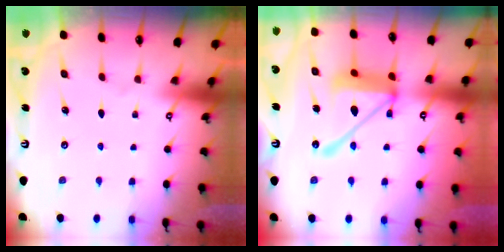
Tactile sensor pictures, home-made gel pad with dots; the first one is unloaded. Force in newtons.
{"total": 16.8, "press": 16.7, "slide": 1.9}